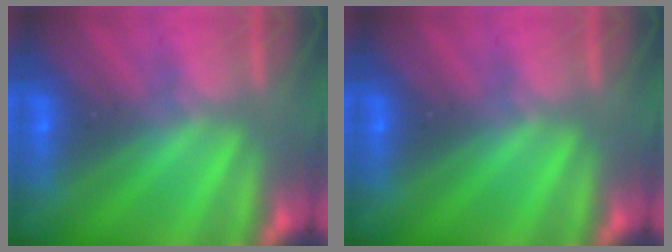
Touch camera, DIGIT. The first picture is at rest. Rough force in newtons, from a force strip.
{"total": 0.0}